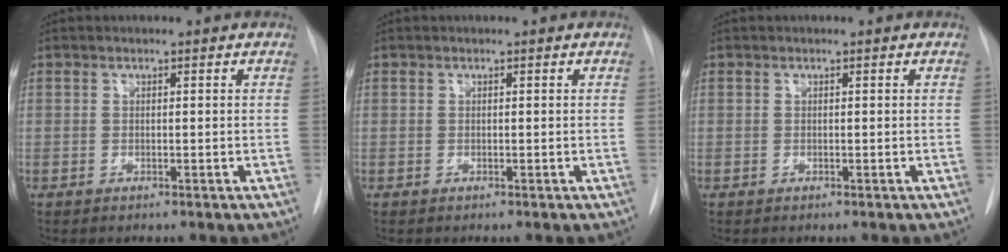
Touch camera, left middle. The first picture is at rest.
{"total": 0.0}
{"total": 0.0}